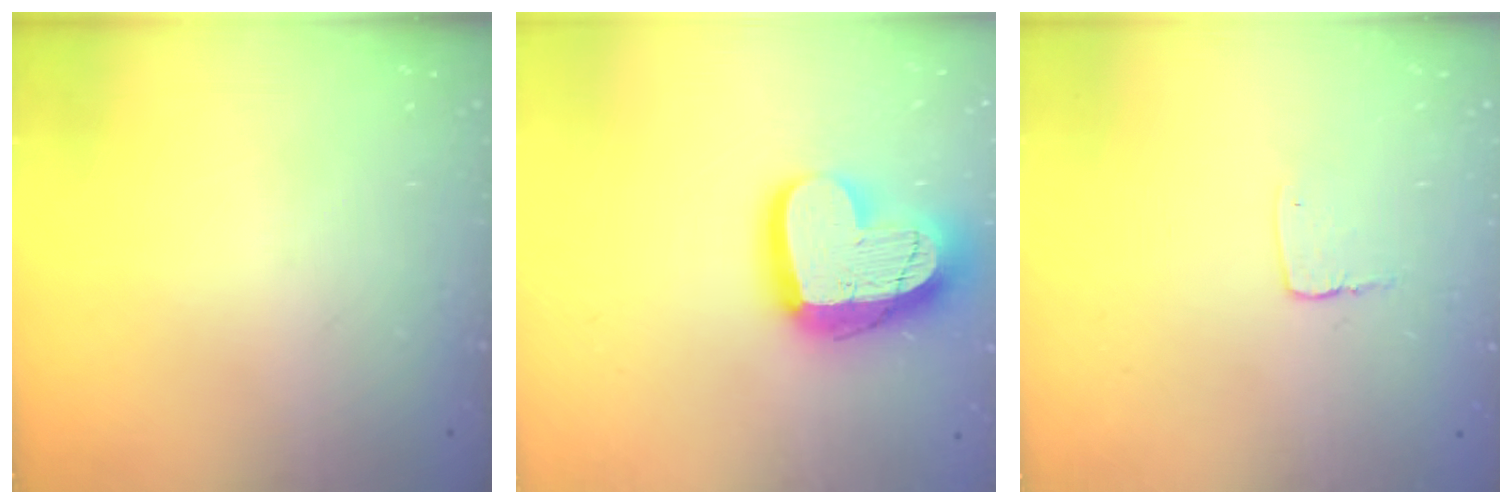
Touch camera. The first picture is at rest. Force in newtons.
{"total": 20.4, "press": 20.3, "slide": 1.7}
{"total": 3.8, "press": 3.8, "slide": 0.4}